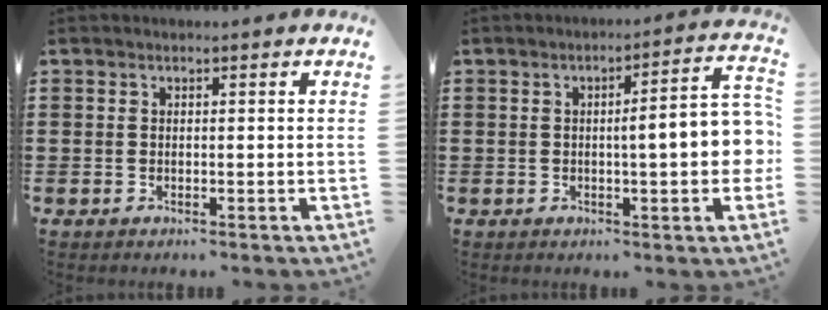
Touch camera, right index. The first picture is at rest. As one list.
[{"total": 8.0, "force": [-0.5, 1.3, 7.9], "torque": [-0.112, -0.010, -0.014]}]